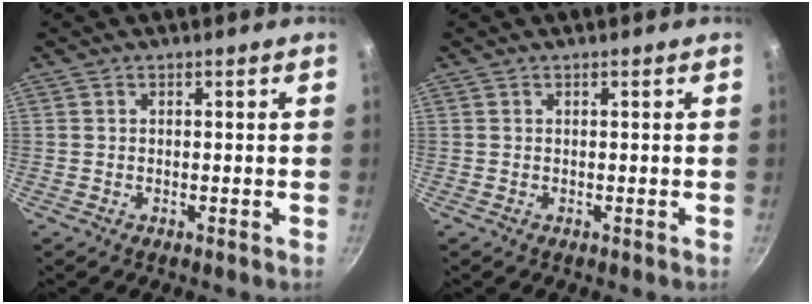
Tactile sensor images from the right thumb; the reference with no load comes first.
{"total": 0.0}